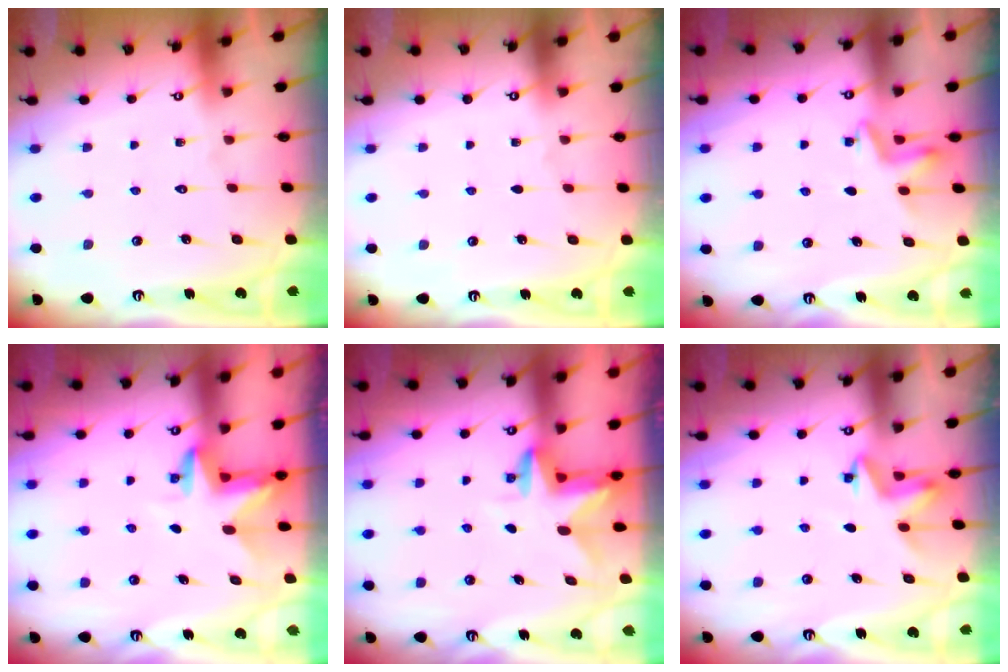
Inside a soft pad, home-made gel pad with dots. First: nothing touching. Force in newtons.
{"total": 0.0}
{"total": 3.8, "press": 3.7, "slide": 0.8}
{"total": 3.3, "press": 3.3, "slide": 0.2}
{"total": 3.0, "press": 3.0, "slide": 0.3}
{"total": 4.6, "press": 4.5, "slide": 0.4}